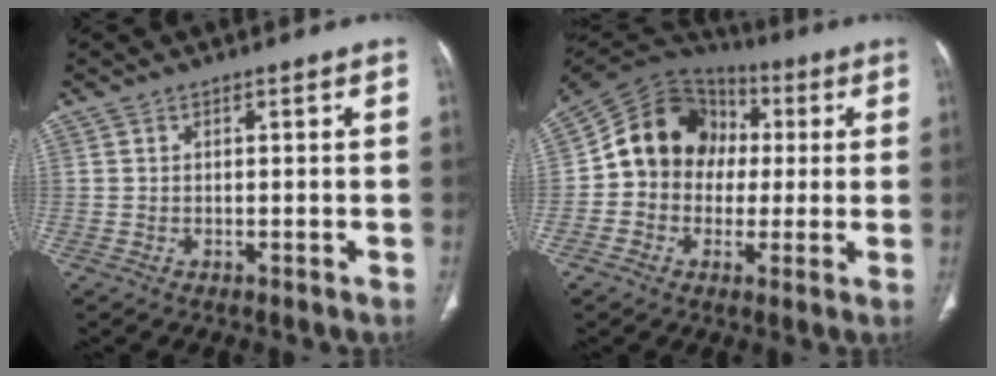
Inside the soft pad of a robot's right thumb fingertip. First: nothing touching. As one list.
[{"total": 15.3, "force": [0.8, 13.1, 7.9], "torque": [-0.106, 0.037, 0.006]}]